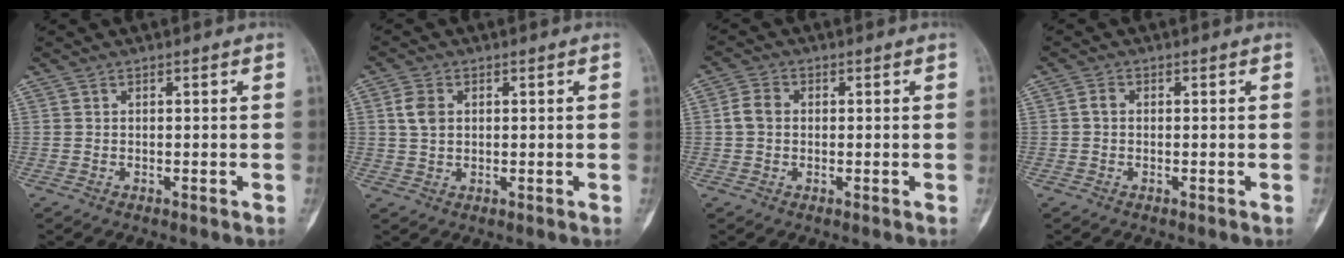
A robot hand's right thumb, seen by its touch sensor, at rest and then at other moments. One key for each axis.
{"total": 4.3, "fx": 1.0, "fy": 3.1, "fz": 2.9, "tx": -0.055, "ty": 0.001, "tz": 0.020}
{"total": 3.7, "fx": 0.1, "fy": 3.0, "fz": 2.2, "tx": -0.045, "ty": 0.011, "tz": -0.004}
{"total": 1.3, "fx": -0.1, "fy": 1.0, "fz": 0.8, "tx": -0.010, "ty": 0.003, "tz": -0.006}